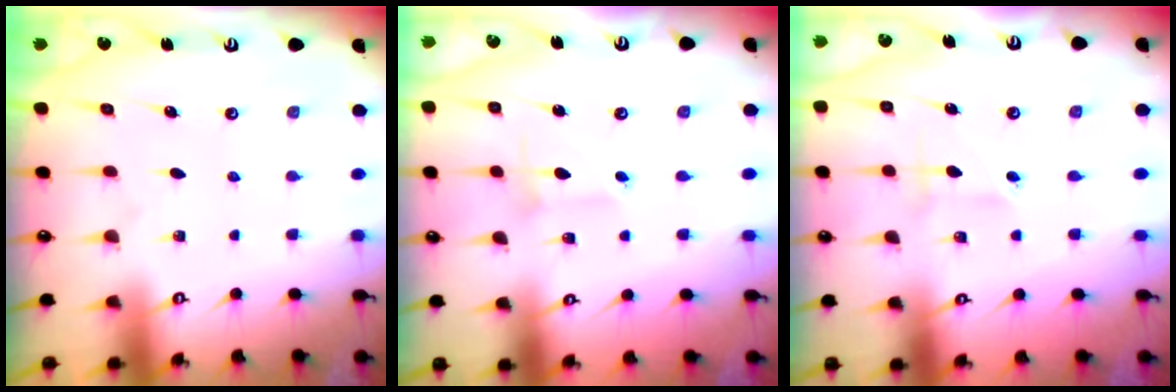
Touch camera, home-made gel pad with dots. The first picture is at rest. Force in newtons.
{"total": 2.0, "press": 2.0, "slide": 0.2}
{"total": 1.6, "press": 1.4, "slide": 0.9}